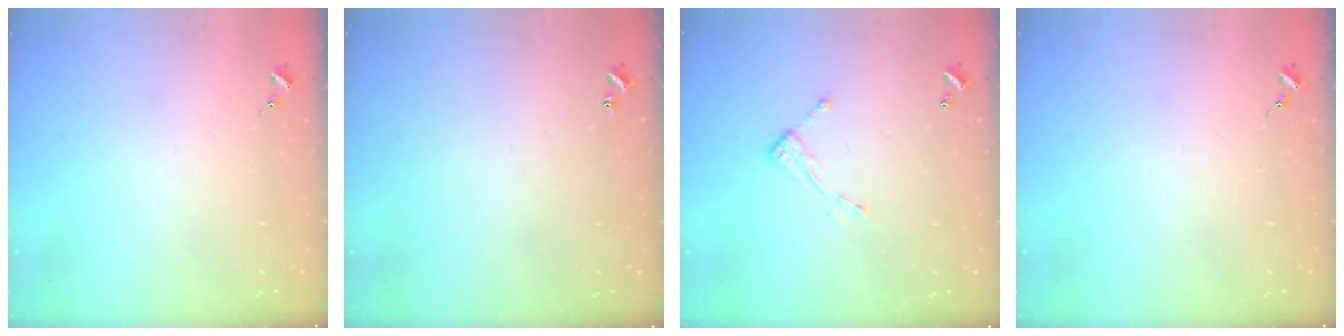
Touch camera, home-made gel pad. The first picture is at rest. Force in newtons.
{"total": 0.9, "press": 0.9, "slide": 0.2}
{"total": 6.6, "press": 6.6, "slide": 0.2}
{"total": 0.0}